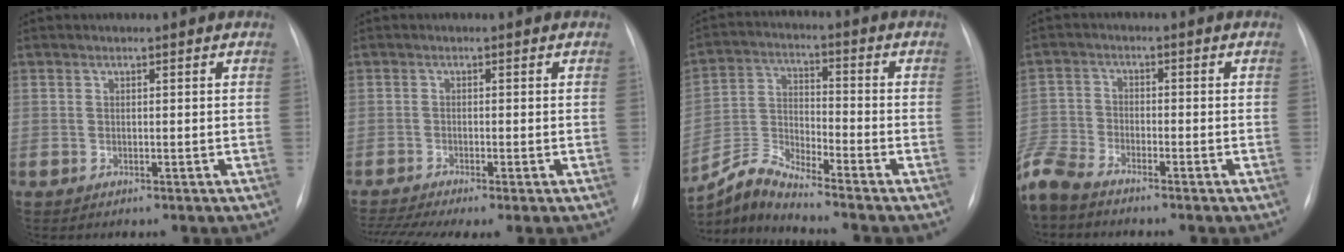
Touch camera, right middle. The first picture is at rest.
{"total": 6.8, "force": [-5.1, 0.3, 4.6], "torque": [-0.088, -0.011, -0.086]}
{"total": 7.4, "force": [-7.2, -1.3, 1.2], "torque": [-0.048, -0.003, -0.142]}
{"total": 8.1, "force": [-7.1, 2.1, 3.2], "torque": [-0.082, -0.015, -0.144]}